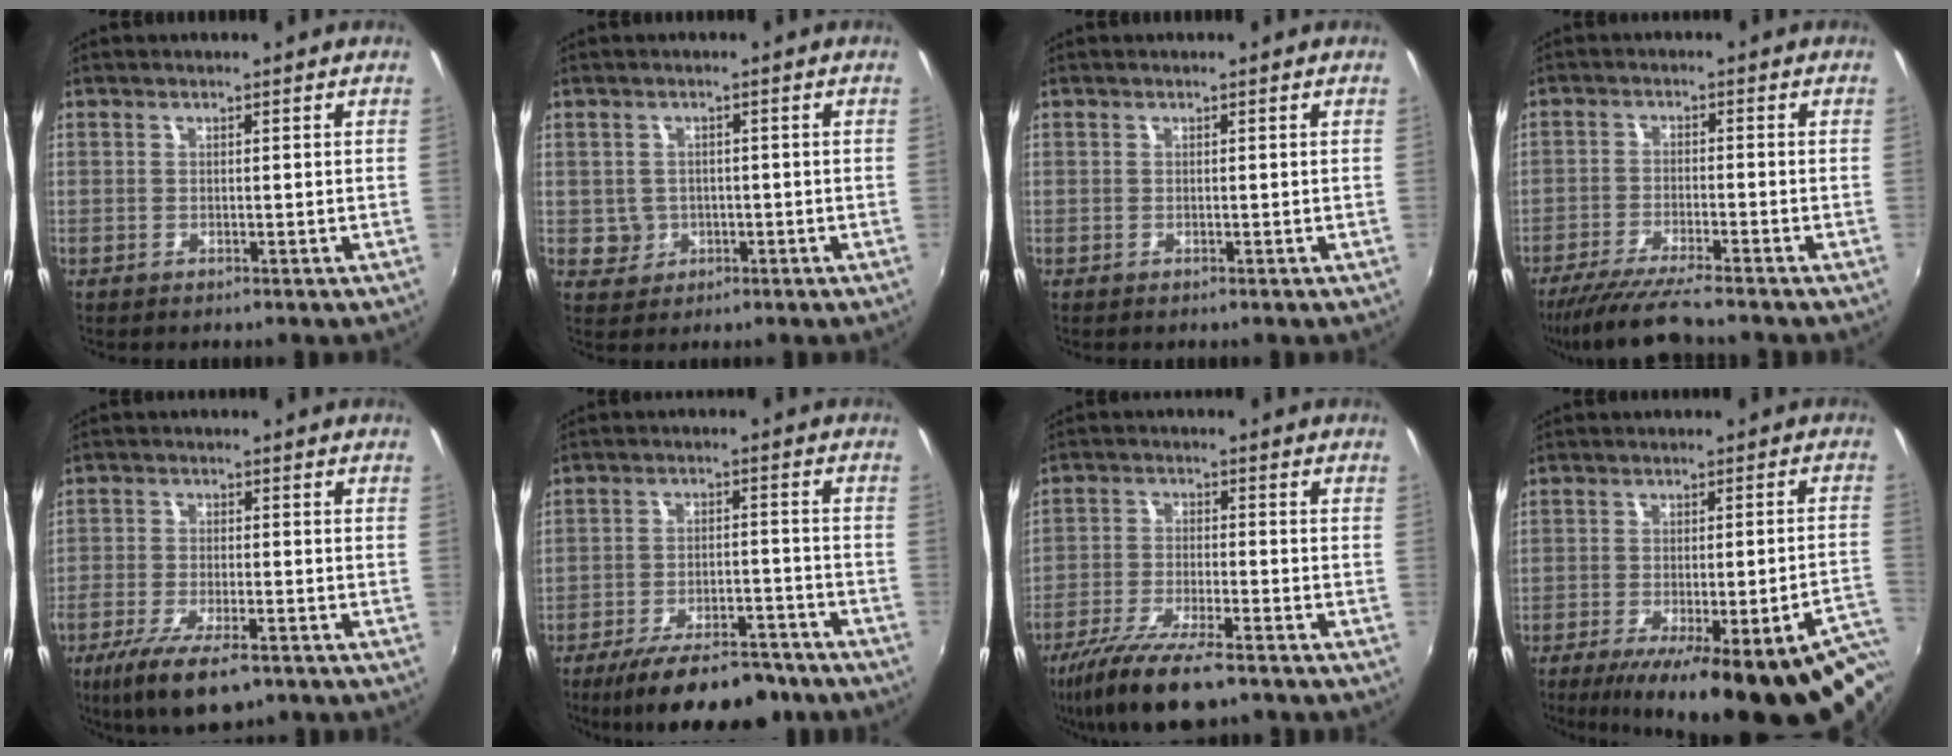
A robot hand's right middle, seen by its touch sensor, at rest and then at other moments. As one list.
[{"total": 3.3, "force": [-0.6, 3.2, 0.5], "torque": [-0.015, 0.004, -0.003]}, {"total": 0.0}, {"total": 9.2, "force": [-8.2, -0.4, 4.3], "torque": [-0.102, -0.022, -0.142]}, {"total": 11.3, "force": [-7.6, 3.2, 7.8], "torque": [-0.174, -0.040, -0.133]}, {"total": 15.7, "force": [-12.4, 5.0, 8.2], "torque": [-0.152, -0.016, -0.179]}, {"total": 12.7, "force": [-9.4, 2.5, 8.1], "torque": [-0.179, -0.038, -0.174]}, {"total": 26.3, "force": [-18.9, 5.7, 17.5], "torque": [-0.228, -0.032, -0.243]}]